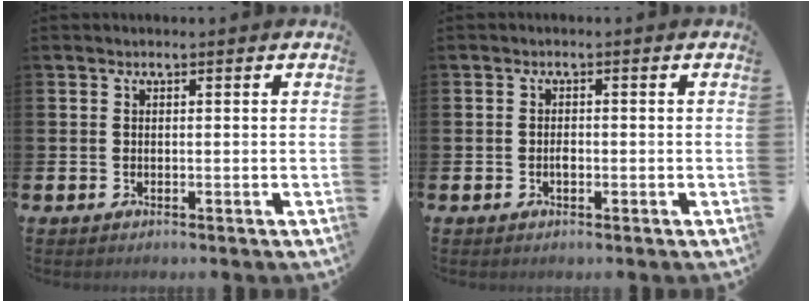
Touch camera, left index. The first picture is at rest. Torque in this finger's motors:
{"motor_torque": [-0.10, 0.14, 0.01, 0.00]}